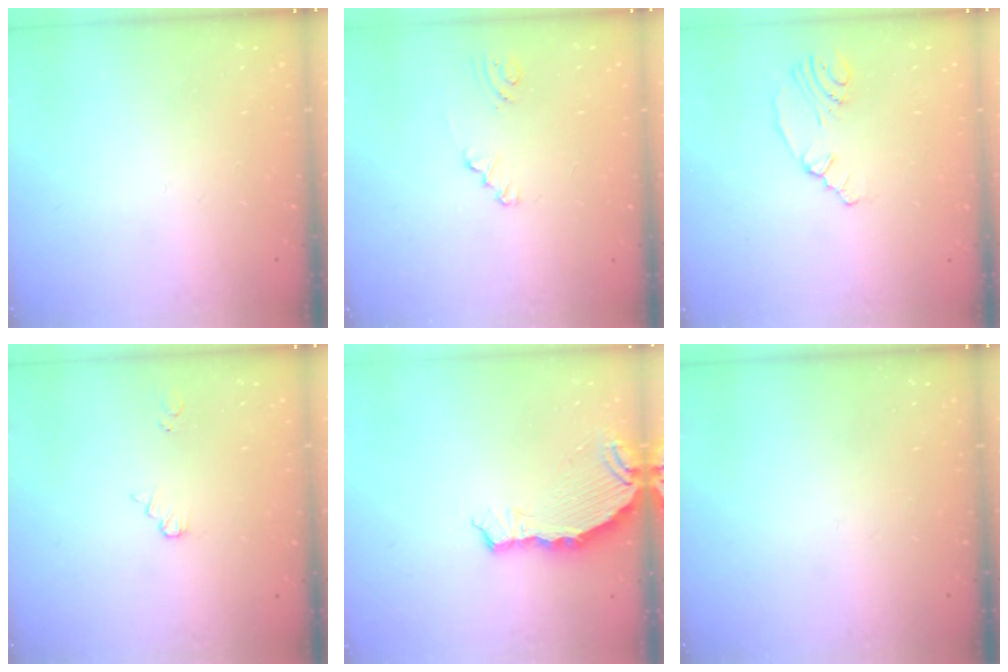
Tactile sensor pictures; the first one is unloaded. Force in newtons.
{"total": 1.3, "press": 1.3, "slide": 0.1}
{"total": 5.0, "press": 2.4, "slide": 4.4}
{"total": 1.7, "press": 1.7, "slide": 0.3}
{"total": 8.2, "press": 6.8, "slide": 4.5}
{"total": 0.0}